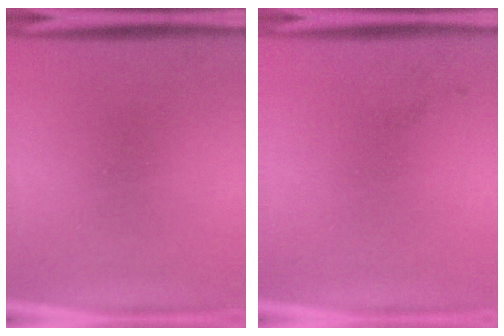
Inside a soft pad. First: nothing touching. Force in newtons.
{"total": 1.1}